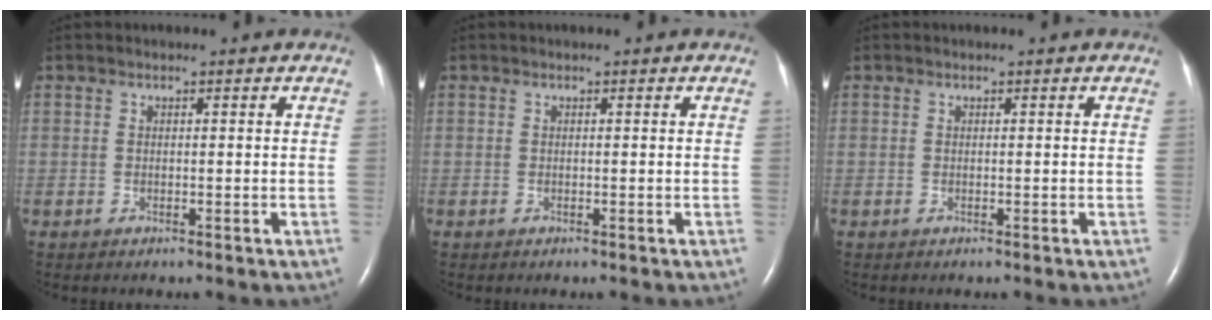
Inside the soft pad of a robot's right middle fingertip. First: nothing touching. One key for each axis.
{"total": 0.0}
{"total": 0.0}